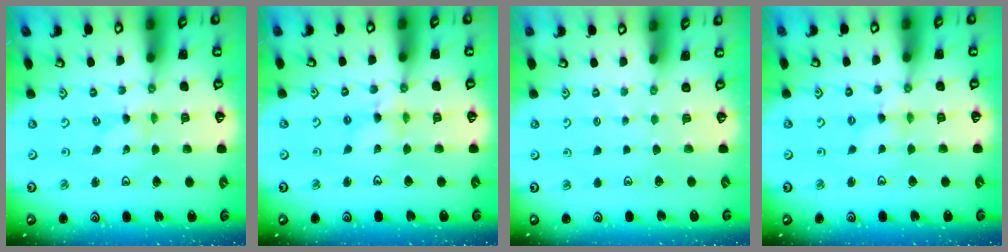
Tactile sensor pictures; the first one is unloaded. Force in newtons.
{"total": 4.6, "press": 4.5, "slide": 0.4}
{"total": 0.6, "press": 0.6, "slide": 0.1}
{"total": 1.3, "press": 1.3, "slide": 0.2}